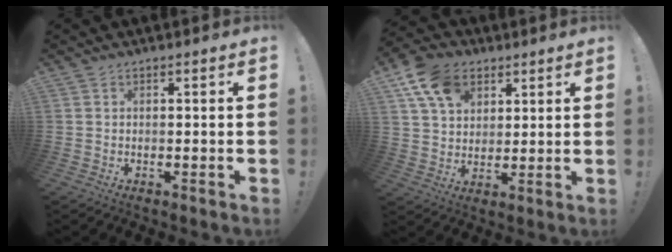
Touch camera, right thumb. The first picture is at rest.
{"total": 14.4, "force": [6.9, 10.3, 7.2], "torque": [-0.123, -0.020, 0.138]}